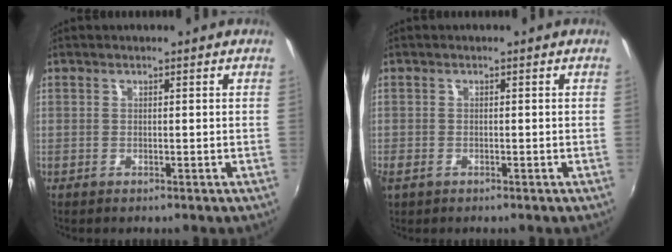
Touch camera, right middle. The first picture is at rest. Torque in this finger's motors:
{"motor_torque": [0.02, -0.08, 0.09, 0.06]}